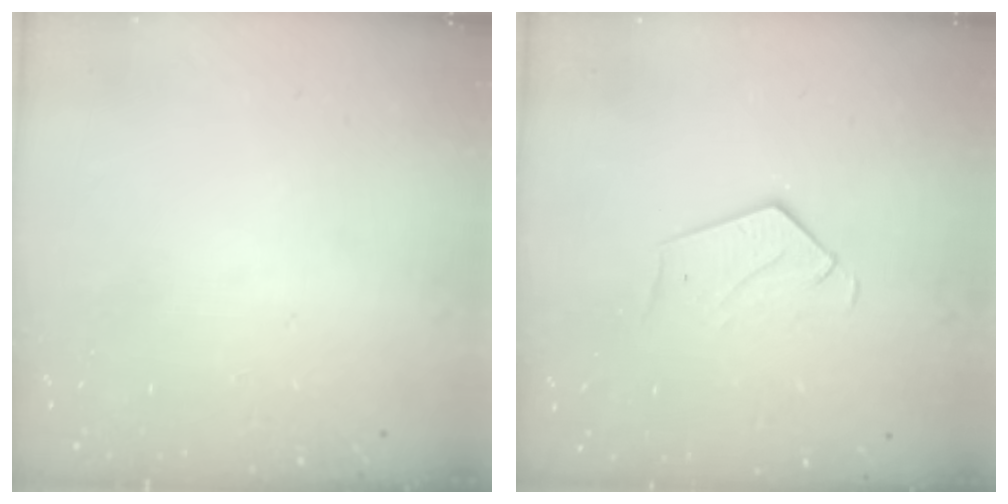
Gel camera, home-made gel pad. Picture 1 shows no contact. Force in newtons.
{"total": 2.8, "press": 2.8, "slide": 0.2}